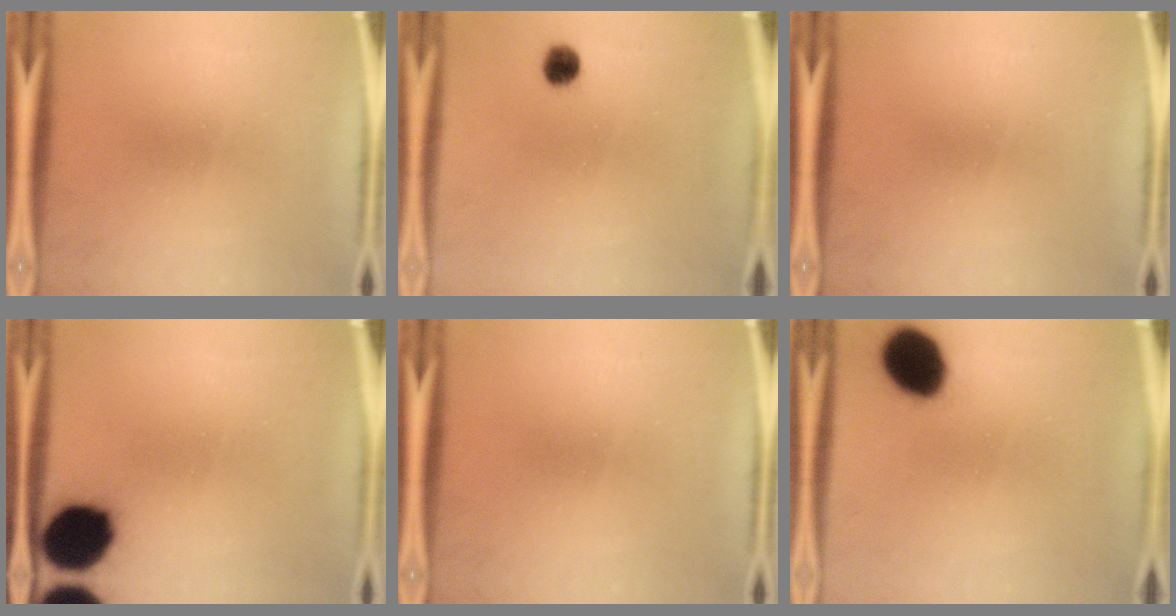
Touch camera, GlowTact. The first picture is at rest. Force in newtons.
{"total": 3.5}
{"total": 0.0}
{"total": 14.7}
{"total": 0.0}
{"total": 13.7}